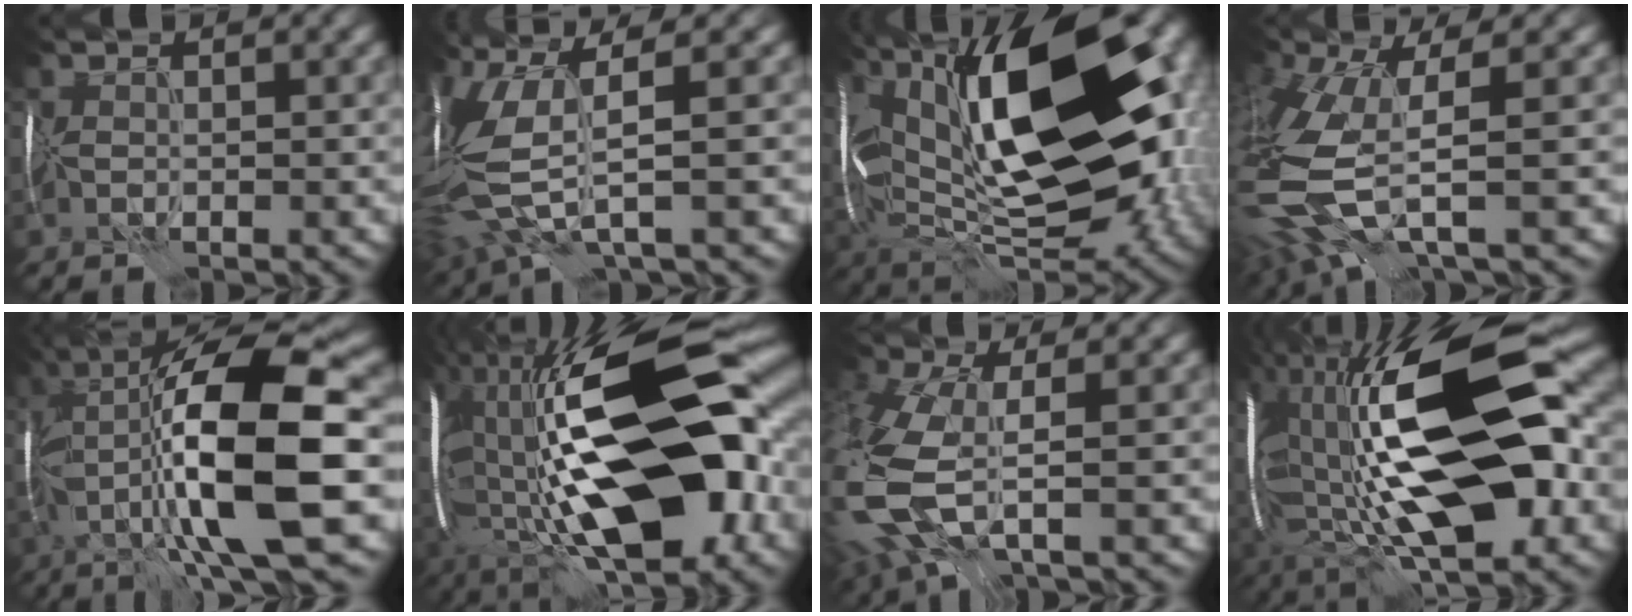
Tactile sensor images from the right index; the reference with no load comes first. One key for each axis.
{"total": 9.3, "fx": 0.4, "fy": 3.4, "fz": 8.6, "tx": -0.223, "ty": -0.014, "tz": 0.012}
{"total": 20.0, "fx": 3.9, "fy": 9.6, "fz": 17.1, "tx": -0.326, "ty": 0.017, "tz": 0.068}
{"total": 11.2, "fx": -1.7, "fy": 4.7, "fz": 10.0, "tx": -0.266, "ty": -0.032, "tz": -0.024}
{"total": 14.4, "fx": -1.0, "fy": 3.5, "fz": 14.0, "tx": -0.242, "ty": 0.016, "tz": -0.016}
{"total": 22.4, "fx": -0.7, "fy": 10.8, "fz": 19.6, "tx": -0.361, "ty": 0.013, "tz": -0.030}
{"total": 10.1, "fx": -2.2, "fy": 4.9, "fz": 8.6, "tx": -0.250, "ty": -0.020, "tz": -0.044}
{"total": 20.7, "fx": 0.9, "fy": 9.6, "fz": 18.4, "tx": -0.354, "ty": 0.008, "tz": 0.009}